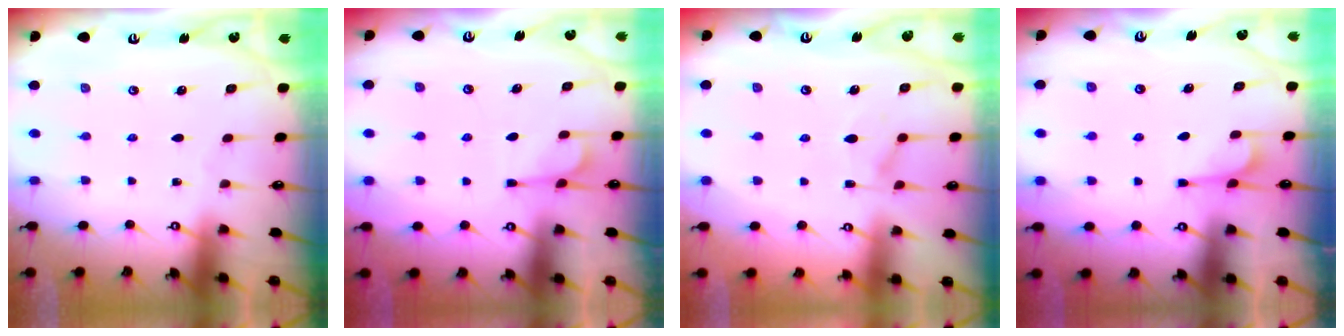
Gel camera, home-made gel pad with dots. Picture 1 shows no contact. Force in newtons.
{"total": 1.1, "press": 0.0, "slide": 1.1}
{"total": 1.2, "press": 0.0, "slide": 1.2}
{"total": 2.4, "press": 2.3, "slide": 0.8}